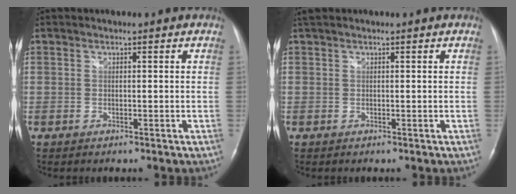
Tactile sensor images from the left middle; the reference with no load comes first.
{"total": 1.2, "force": [0.9, 0.7, 0.3], "torque": [-0.011, 0.019, 0.018]}